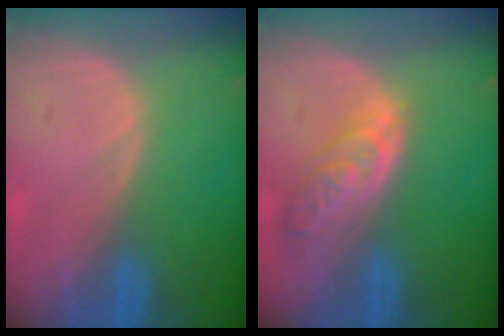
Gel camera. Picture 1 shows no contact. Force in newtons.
{"total": 6.1, "press": 5.5, "slide": 2.6}